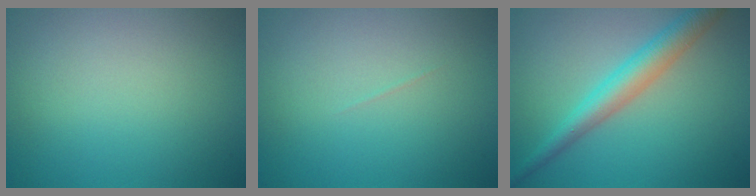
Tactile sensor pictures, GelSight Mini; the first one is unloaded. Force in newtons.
{"total": 0.0}
{"total": 4.0, "press": 4.0, "slide": 0.1}